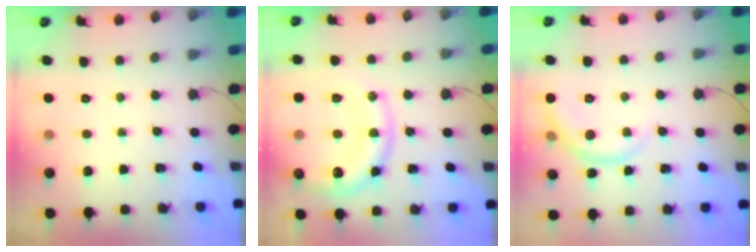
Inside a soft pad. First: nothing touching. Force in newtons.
{"total": 16.0, "press": 16.0, "slide": 1.2}
{"total": 6.7, "press": 6.7, "slide": 0.7}